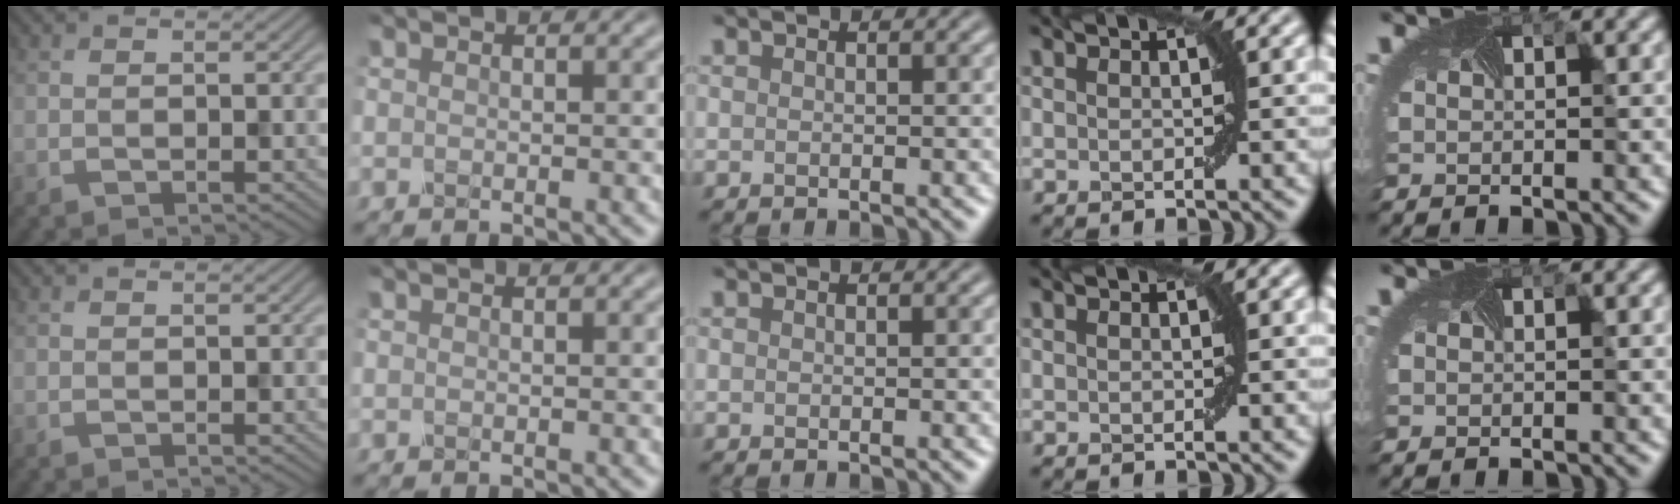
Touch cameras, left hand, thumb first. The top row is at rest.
{}